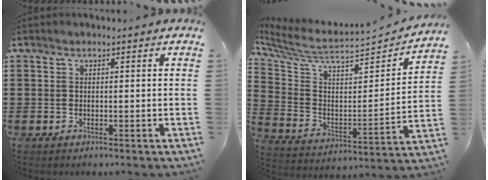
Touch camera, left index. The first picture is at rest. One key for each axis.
{"total": 6.2, "fx": 5.6, "fy": 1.1, "fz": 2.4, "tx": -0.082, "ty": -0.056, "tz": 0.094}